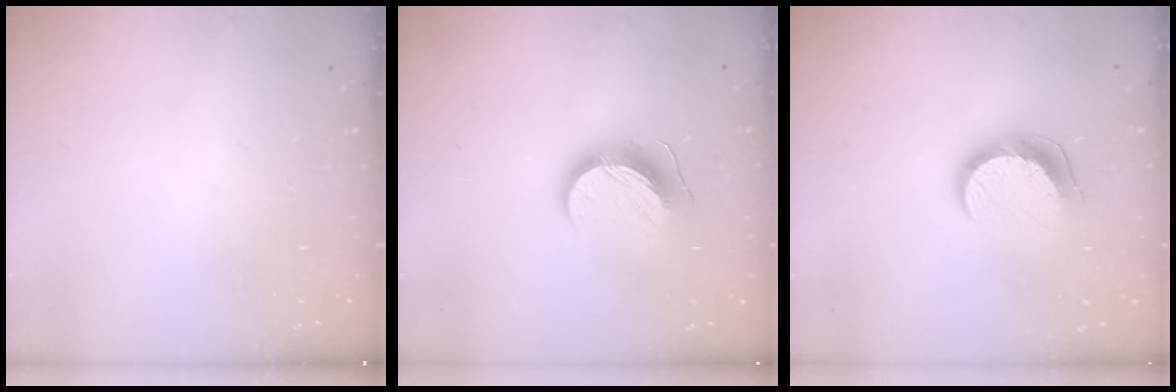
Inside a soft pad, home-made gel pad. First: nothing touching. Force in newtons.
{"total": 12.2, "press": 12.2, "slide": 0.4}
{"total": 10.0, "press": 10.0, "slide": 0.9}